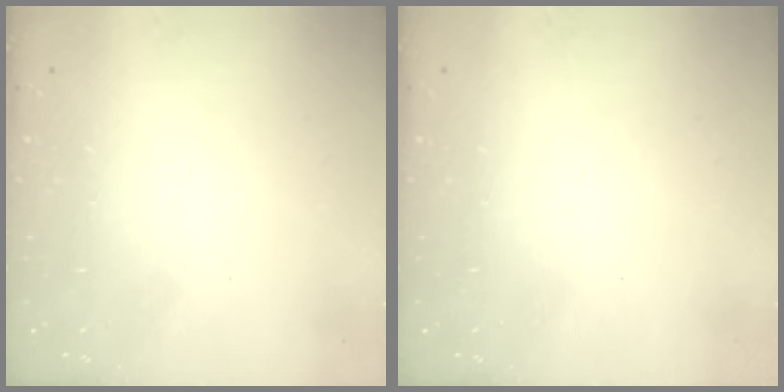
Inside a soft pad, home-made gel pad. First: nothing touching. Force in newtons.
{"total": 0.0}